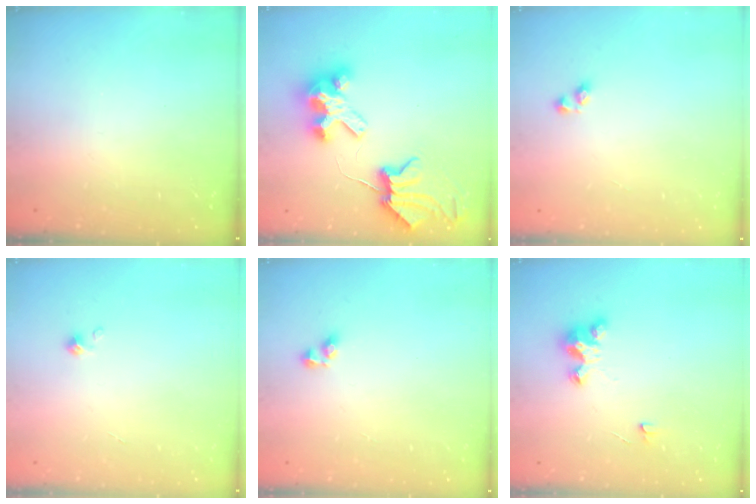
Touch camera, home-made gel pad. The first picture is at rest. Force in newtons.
{"total": 9.0, "press": 8.9, "slide": 1.1}
{"total": 2.4, "press": 2.1, "slide": 1.2}
{"total": 0.0}
{"total": 3.5, "press": 3.5, "slide": 0.3}
{"total": 4.0, "press": 4.0, "slide": 0.2}